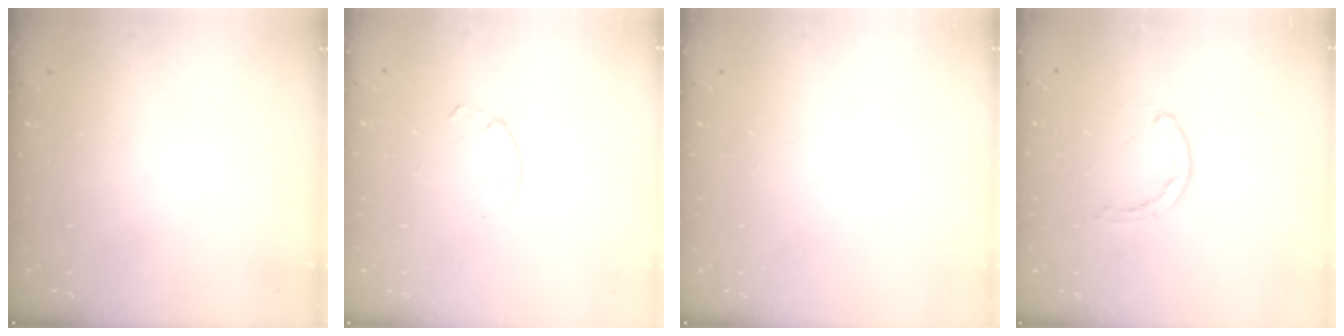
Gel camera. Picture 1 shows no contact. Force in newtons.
{"total": 1.5, "press": 1.4, "slide": 0.3}
{"total": 0.0}
{"total": 0.6, "press": 0.6, "slide": 0.2}